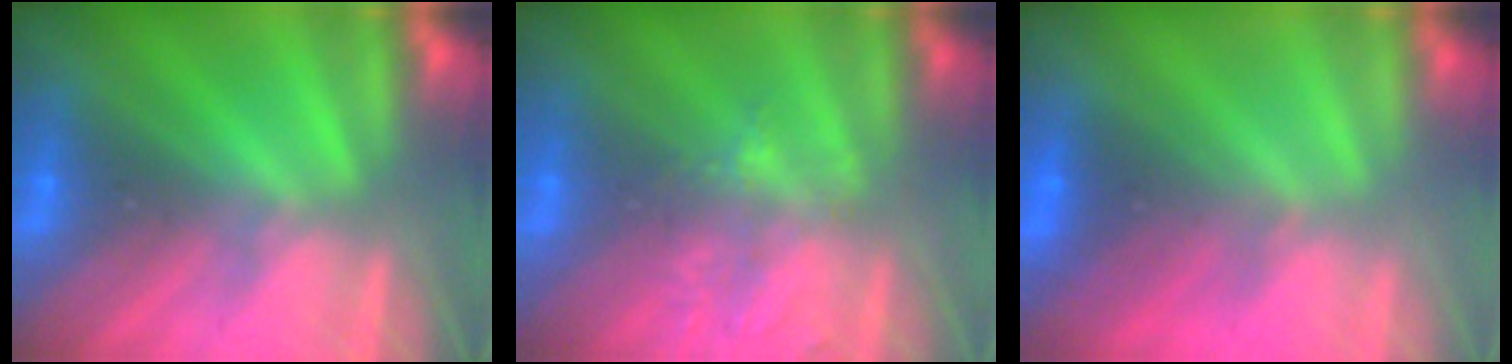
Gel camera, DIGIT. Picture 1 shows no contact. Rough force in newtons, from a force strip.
{"total": 1.7}
{"total": 1.8}